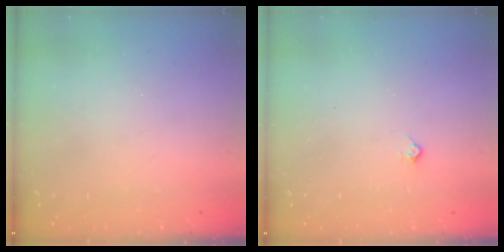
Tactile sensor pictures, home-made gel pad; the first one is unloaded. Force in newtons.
{"total": 2.2, "press": 2.2, "slide": 0.4}